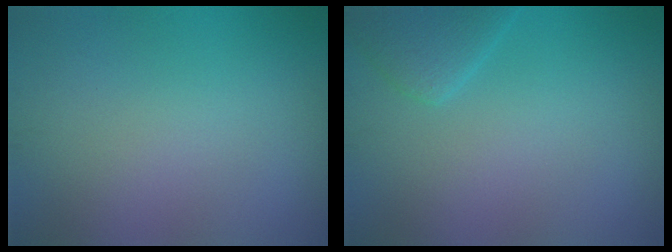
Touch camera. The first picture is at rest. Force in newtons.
{"total": 2.2, "press": 2.2, "slide": 0.1}